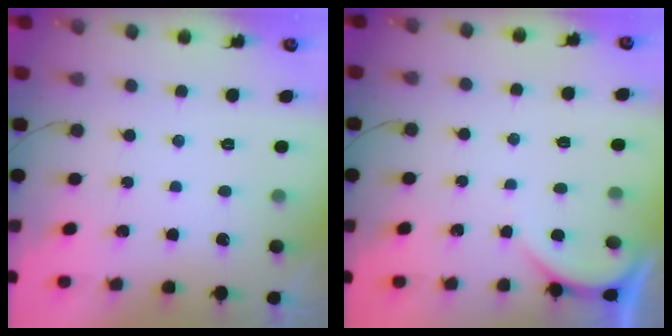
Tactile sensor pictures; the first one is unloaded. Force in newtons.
{"total": 1.6, "press": 1.6, "slide": 0.2}